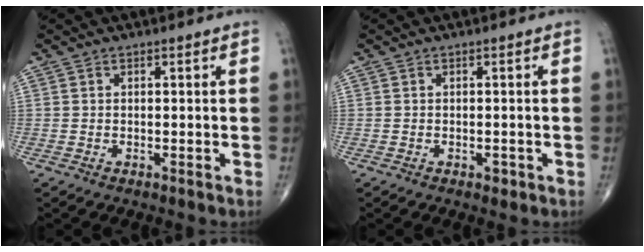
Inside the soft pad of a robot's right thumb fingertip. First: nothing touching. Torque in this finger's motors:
{"motor_torque": [0.07, 0.03, -0.01, -0.21, -0.04]}